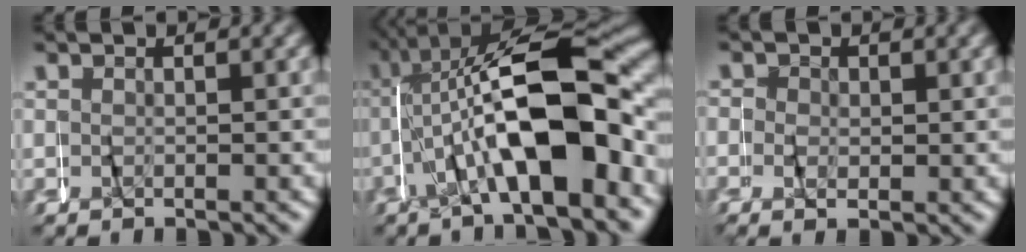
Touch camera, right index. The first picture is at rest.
{"total": 13.6, "force": [-0.2, 5.4, 12.5], "torque": [-0.209, 0.004, 0.005]}
{"total": 1.3, "force": [0.0, 0.9, 0.9], "torque": [-0.010, 0.000, -0.003]}